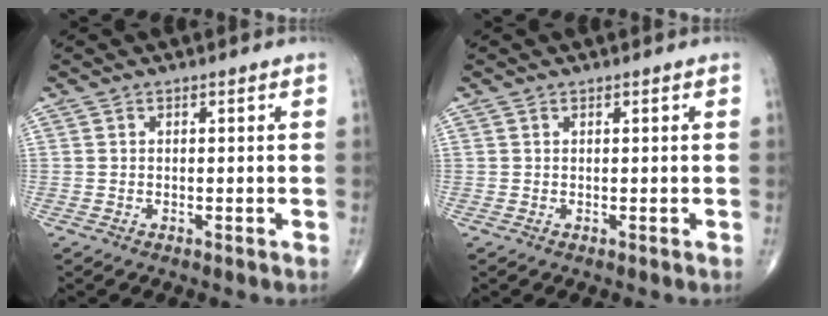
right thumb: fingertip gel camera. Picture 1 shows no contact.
{"total": 0.0}